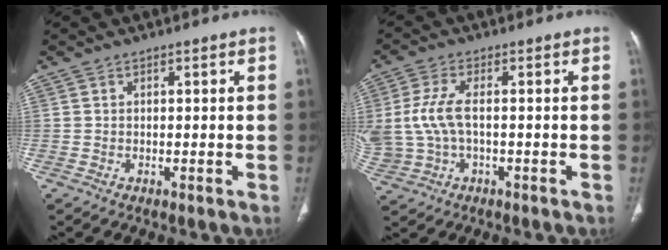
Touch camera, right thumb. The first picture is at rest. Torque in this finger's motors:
{"motor_torque": [-0.42, 0.84, 0.41, 0.83, 0.24]}